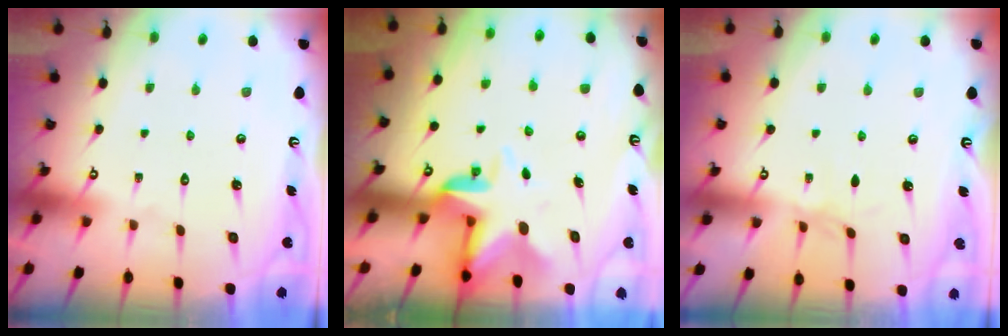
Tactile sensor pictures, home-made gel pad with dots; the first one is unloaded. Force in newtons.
{"total": 4.4, "press": 4.4, "slide": 0.5}
{"total": 2.9, "press": 2.9, "slide": 0.5}